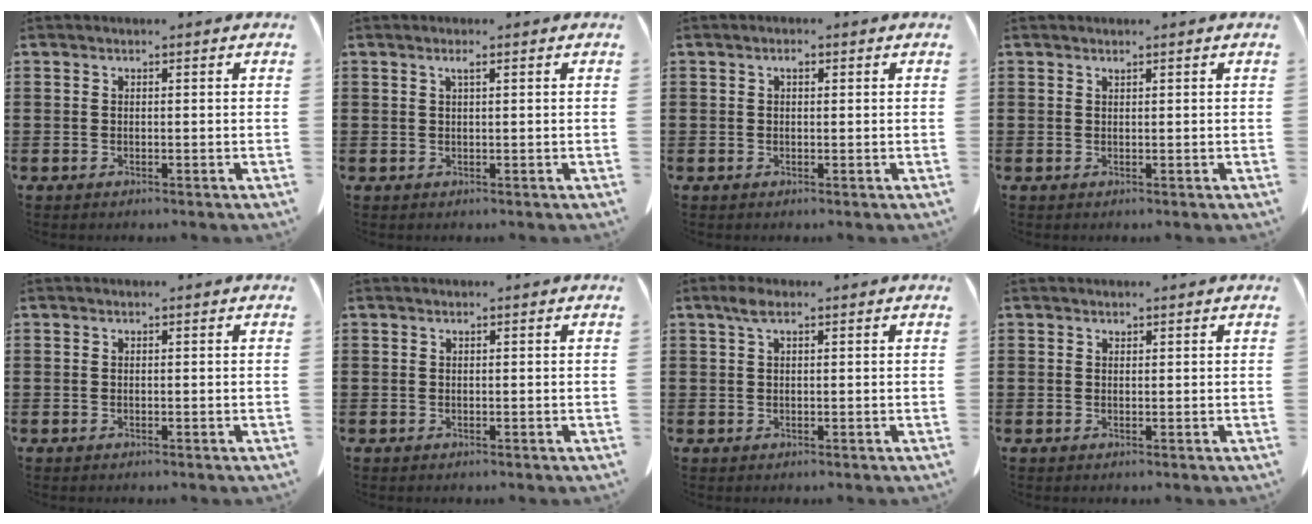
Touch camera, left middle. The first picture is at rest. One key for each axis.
{"total": 1.2, "fx": 0.6, "fy": 0.1, "fz": 1.0, "tx": -0.021, "ty": 0.000, "tz": 0.011}
{"total": 1.1, "fx": 0.3, "fy": 0.5, "fz": 0.9, "tx": -0.021, "ty": 0.004, "tz": 0.006}
{"total": 0.6, "fx": 0.5, "fy": 0.0, "fz": 0.3, "tx": -0.008, "ty": -0.004, "tz": 0.012}
{"total": 0.0}
{"total": 0.0}
{"total": 2.1, "fx": 0.9, "fy": 0.7, "fz": 1.8, "tx": -0.039, "ty": 0.004, "tz": 0.016}
{"total": 0.6, "fx": 0.6, "fy": 0.1, "fz": 0.1, "tx": -0.004, "ty": -0.002, "tz": 0.014}